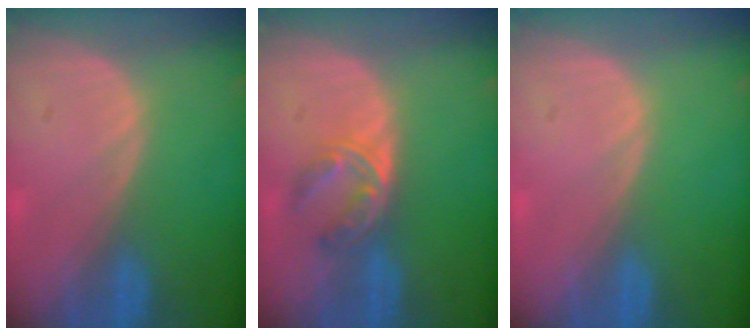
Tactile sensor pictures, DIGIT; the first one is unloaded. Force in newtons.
{"total": 5.7, "press": 4.5, "slide": 3.4}
{"total": 0.0}